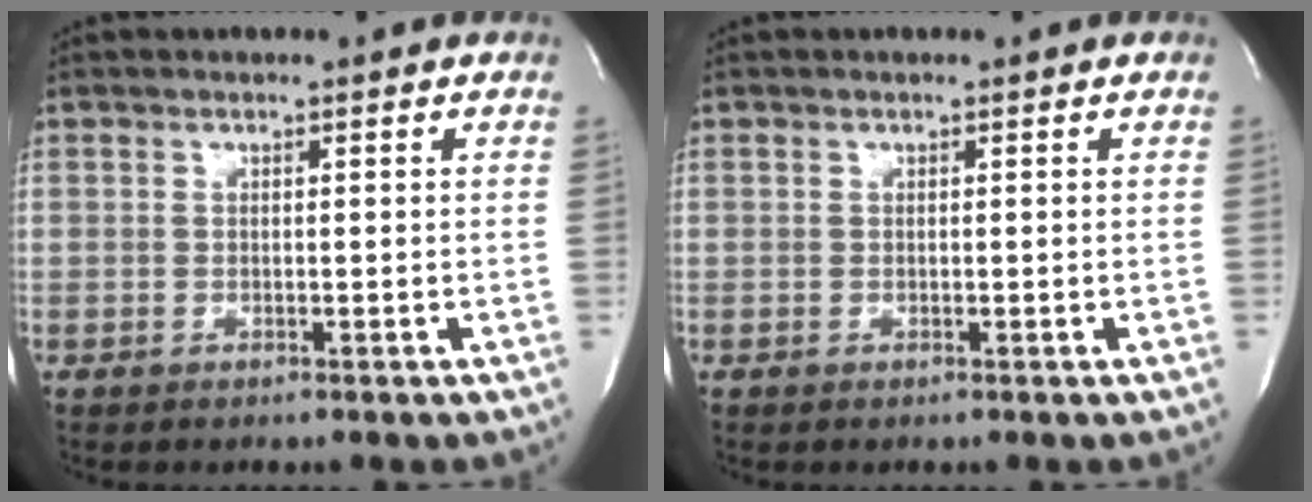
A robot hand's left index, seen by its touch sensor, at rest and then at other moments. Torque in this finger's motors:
{"motor_torque": [-0.24, -0.09, -0.05, -0.01]}